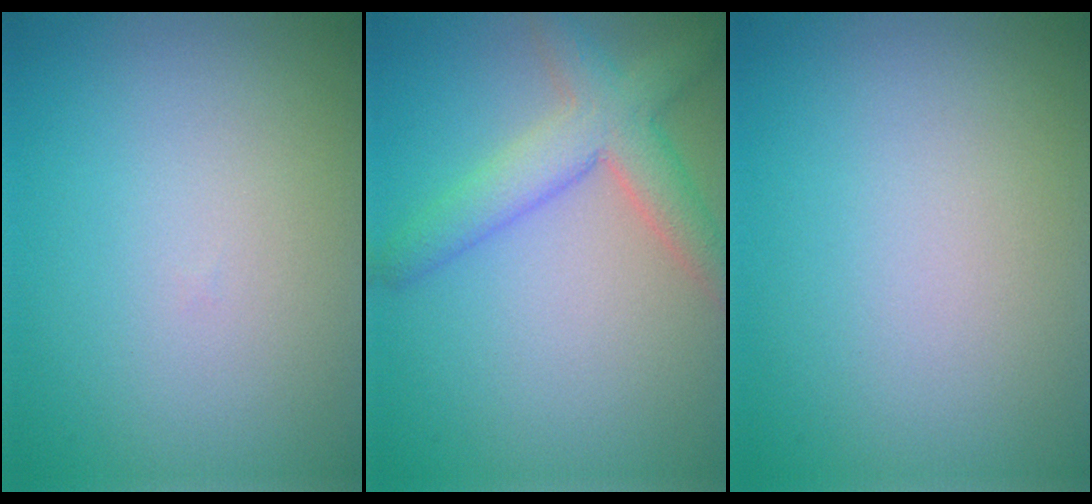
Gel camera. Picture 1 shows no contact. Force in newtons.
{"total": 4.6, "press": 4.6, "slide": 0.2}
{"total": 0.0}